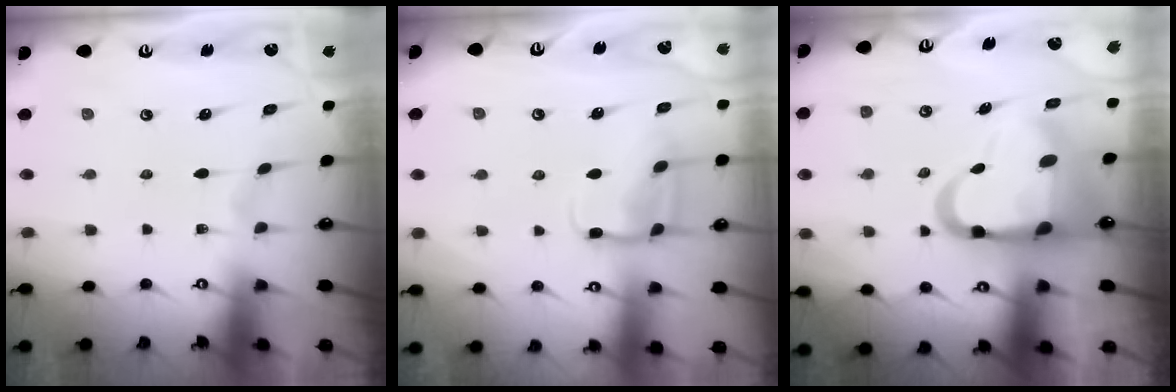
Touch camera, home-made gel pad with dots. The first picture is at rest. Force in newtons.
{"total": 12.2, "press": 12.2, "slide": 1.2}
{"total": 14.3, "press": 14.0, "slide": 3.0}